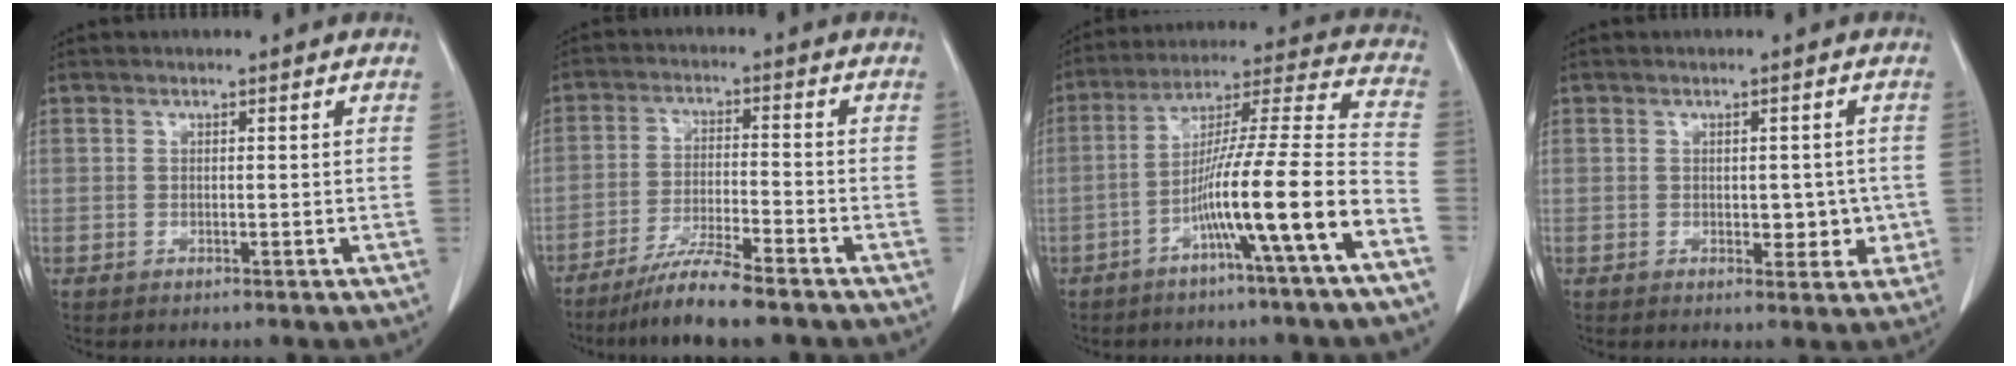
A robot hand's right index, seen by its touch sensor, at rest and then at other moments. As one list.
[{"total": 8.0, "force": [-6.5, -0.2, 4.7], "torque": [-0.085, -0.025, -0.117]}, {"total": 15.7, "force": [-7.1, -1.2, 14.0], "torque": [-0.229, 0.009, -0.121]}, {"total": 4.2, "force": [-0.5, 2.5, 3.3], "torque": [-0.028, 0.003, -0.001]}]